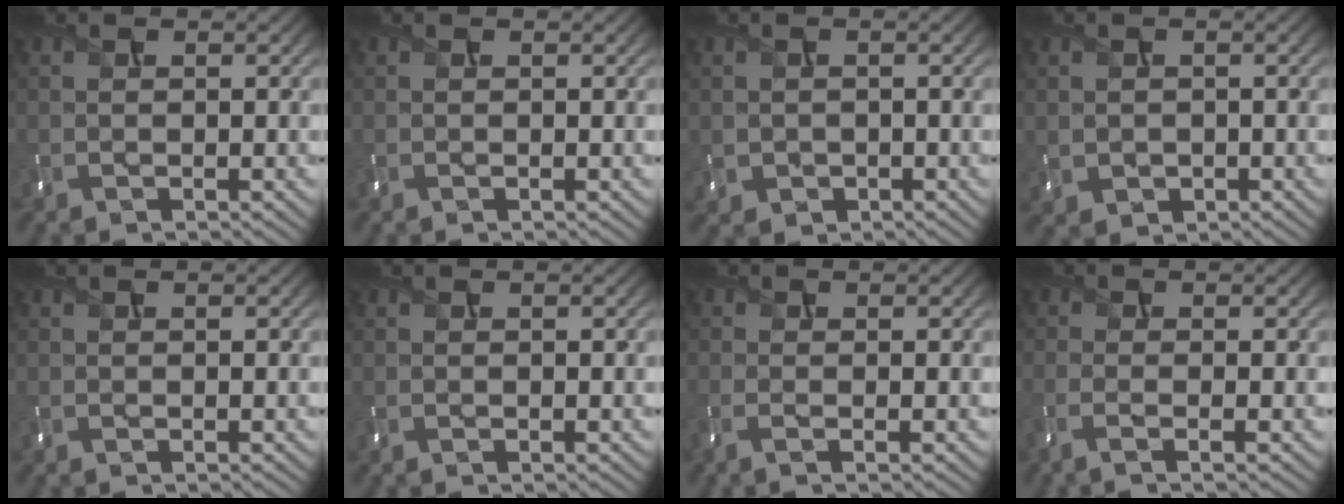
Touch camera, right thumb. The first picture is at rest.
{"total": 0.0}
{"total": 2.0, "force": [-0.5, 1.9, 0.5], "torque": [-0.018, -0.016, -0.007]}
{"total": 2.0, "force": [-0.3, 1.9, 0.6], "torque": [-0.023, -0.015, -0.001]}
{"total": 0.0}
{"total": 0.0}
{"total": 1.6, "force": [-0.8, 0.2, 1.4], "torque": [-0.031, -0.007, -0.022]}
{"total": 2.8, "force": [-1.4, 0.6, 2.3], "torque": [-0.039, -0.006, -0.042]}